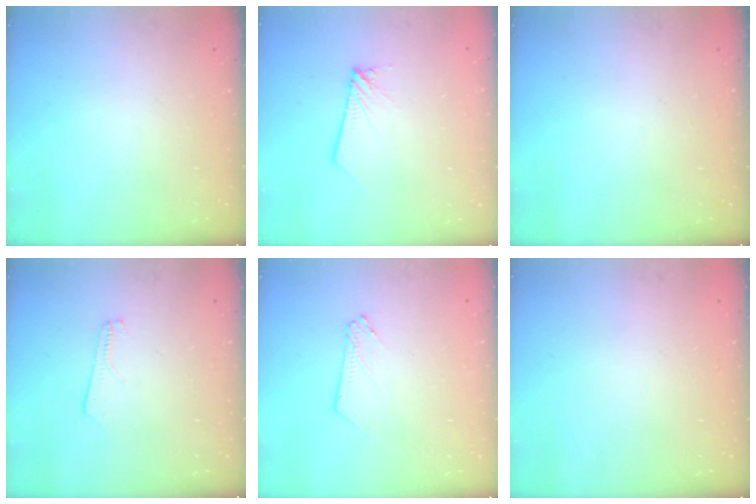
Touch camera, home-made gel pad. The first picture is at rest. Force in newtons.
{"total": 1.9, "press": 1.9, "slide": 0.1}
{"total": 0.0}
{"total": 2.6, "press": 2.6, "slide": 0.3}
{"total": 3.2, "press": 3.2, "slide": 0.3}
{"total": 0.0}